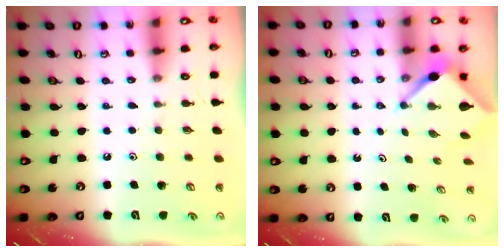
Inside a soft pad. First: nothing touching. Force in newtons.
{"total": 3.1, "press": 3.1, "slide": 0.2}